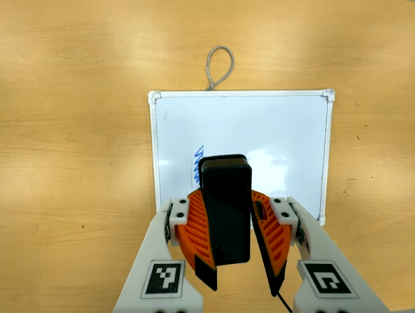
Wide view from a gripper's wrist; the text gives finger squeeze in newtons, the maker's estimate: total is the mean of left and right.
{"total": 10.7, "left": 10.5, "right": 10.9}